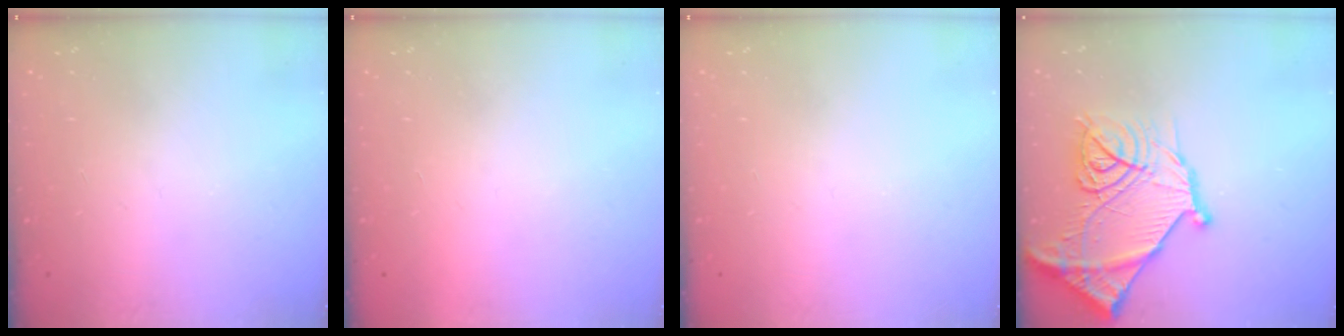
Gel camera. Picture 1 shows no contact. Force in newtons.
{"total": 1.6, "press": 1.6, "slide": 0.1}
{"total": 0.0}
{"total": 21.2, "press": 21.1, "slide": 1.9}